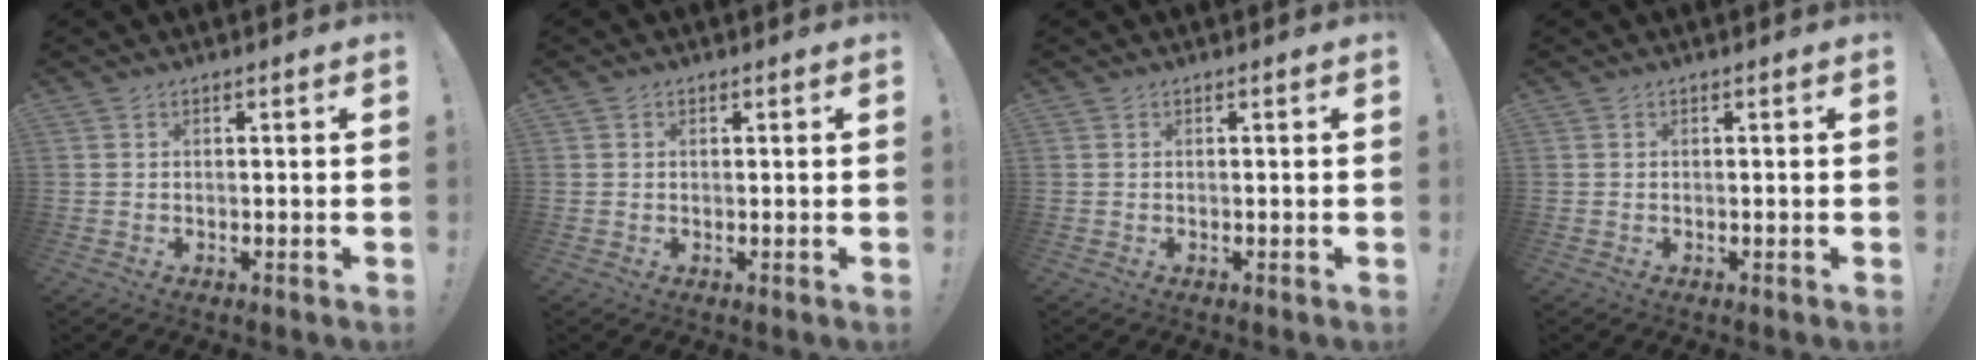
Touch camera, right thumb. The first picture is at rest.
{"total": 0.5, "force": [0.3, 0.4, 0.1], "torque": [0.002, 0.001, 0.003]}
{"total": 0.0}
{"total": 0.0}